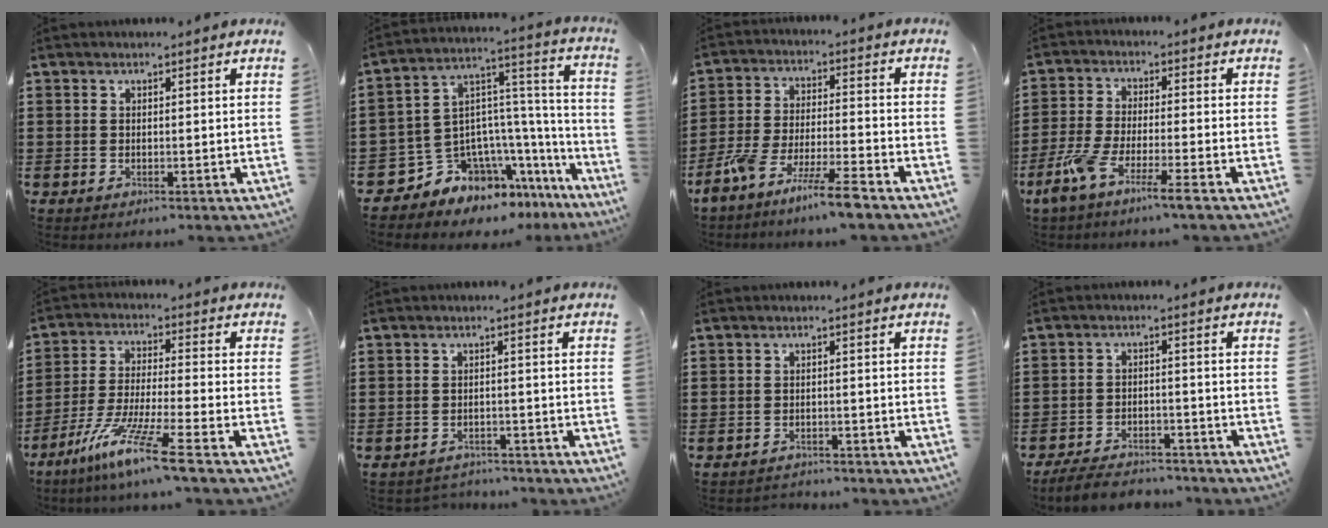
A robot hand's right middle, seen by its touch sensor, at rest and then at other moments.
{"total": 8.5, "force": [-6.8, 4.9, 1.2], "torque": [-0.064, -0.017, -0.132]}
{"total": 8.2, "force": [-7.1, -0.2, 4.1], "torque": [-0.091, -0.005, -0.141]}
{"total": 6.7, "force": [-4.8, 0.0, 4.6], "torque": [-0.107, -0.017, -0.096]}
{"total": 10.6, "force": [-7.7, -0.3, 7.3], "torque": [-0.156, -0.010, -0.154]}
{"total": 2.0, "force": [-2.0, 0.3, -0.1], "torque": [-0.007, -0.002, -0.044]}
{"total": 1.5, "force": [-1.5, 0.2, -0.1], "torque": [-0.005, -0.001, -0.034]}
{"total": 4.9, "force": [-4.6, 0.8, 1.2], "torque": [-0.027, 0.001, -0.093]}